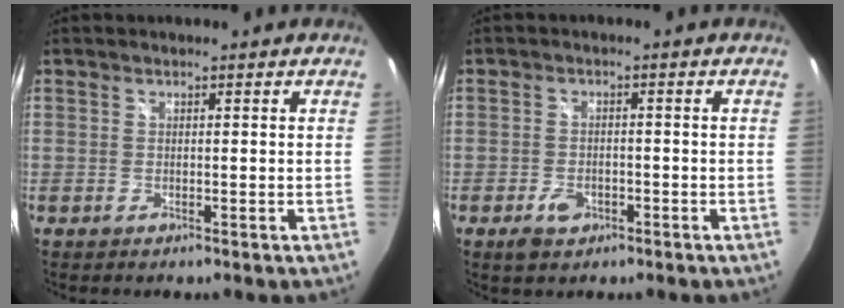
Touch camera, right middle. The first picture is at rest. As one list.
[{"total": 3.8, "force": [-2.1, 2.5, 2.0], "torque": [-0.044, -0.002, -0.032]}]